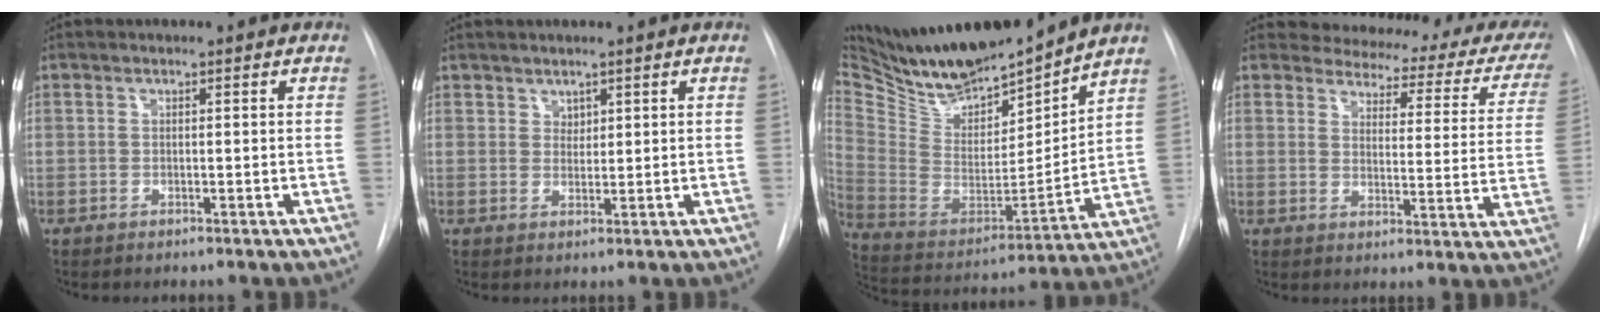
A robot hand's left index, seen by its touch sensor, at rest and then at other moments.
{"total": 1.5, "force": [1.1, 1.0, 0.4], "torque": [0.000, 0.002, 0.021]}
{"total": 21.1, "force": [18.7, 4.4, 8.6], "torque": [-0.171, -0.026, 0.333]}
{"total": 19.3, "force": [17.3, 5.5, 6.6], "torque": [-0.065, -0.050, 0.181]}